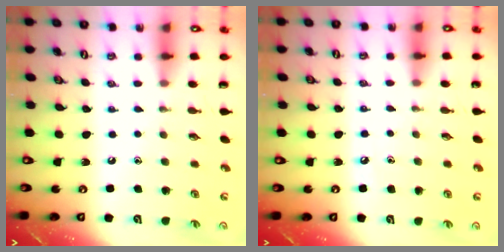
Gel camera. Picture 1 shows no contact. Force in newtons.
{"total": 3.1, "press": 3.1, "slide": 0.4}